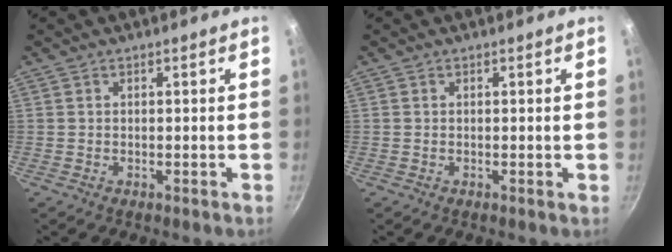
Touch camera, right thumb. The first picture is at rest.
{"total": 0.0}